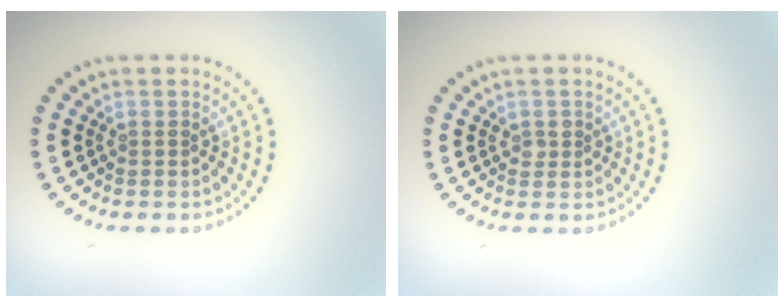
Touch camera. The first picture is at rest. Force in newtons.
{"total": 1.0, "press": 1.0, "slide": 0.2}